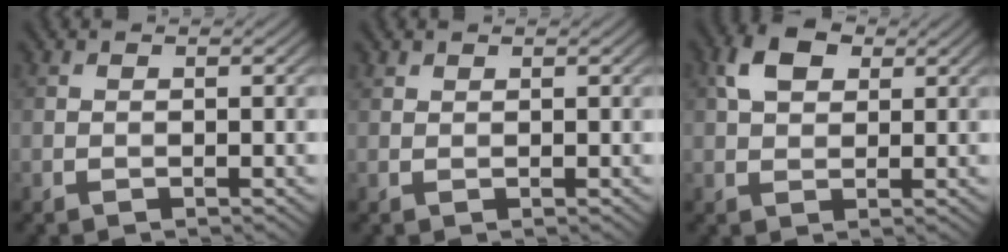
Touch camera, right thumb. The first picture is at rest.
{"total": 0.7, "force": [0.6, 0.3, 0.1], "torque": [-0.004, 0.000, 0.015]}
{"total": 5.0, "force": [1.9, 3.3, 3.2], "torque": [-0.069, 0.010, 0.031]}